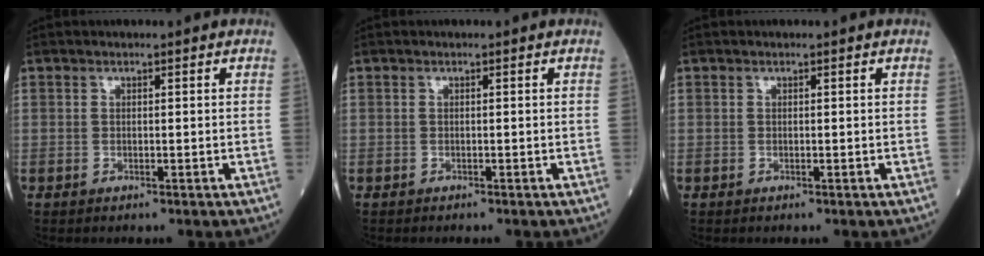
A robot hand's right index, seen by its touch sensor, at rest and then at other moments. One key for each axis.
{"total": 0.0}
{"total": 0.0}